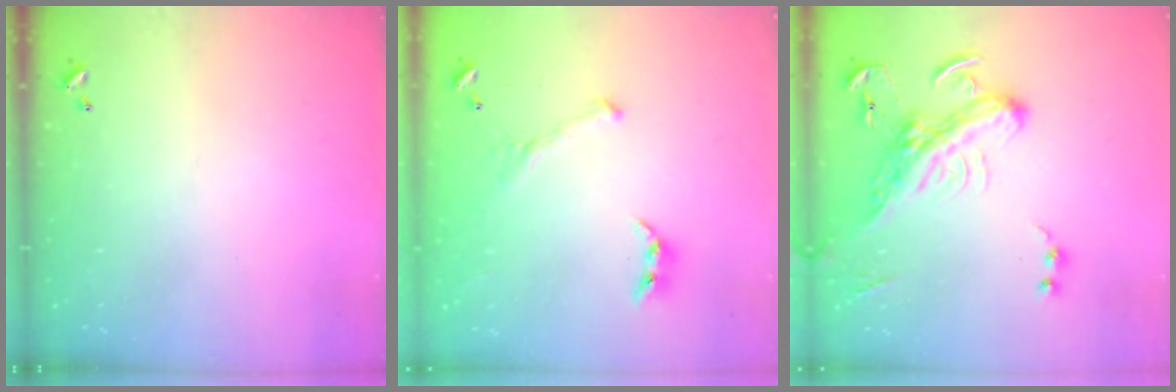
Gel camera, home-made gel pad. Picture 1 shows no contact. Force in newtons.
{"total": 2.0, "press": 2.0, "slide": 0.4}
{"total": 4.5, "press": 4.2, "slide": 1.6}